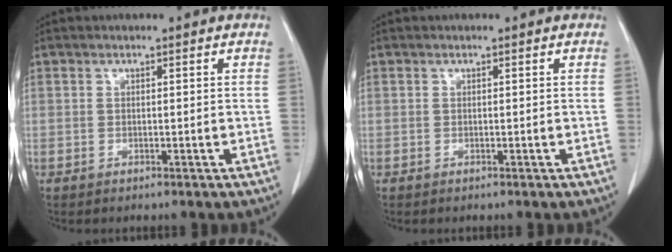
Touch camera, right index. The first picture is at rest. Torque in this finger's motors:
{"motor_torque": [0.00, 0.00, 0.00, 0.00]}